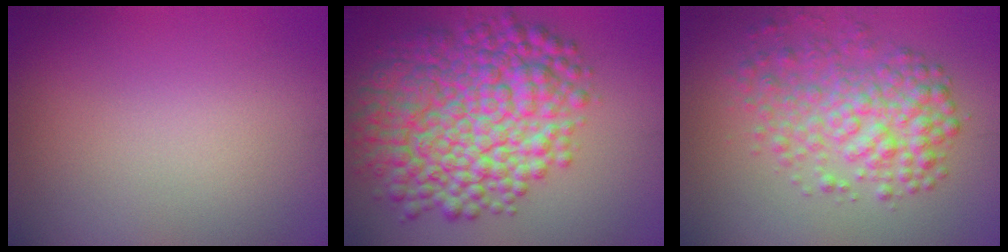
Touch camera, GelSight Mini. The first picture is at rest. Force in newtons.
{"total": 11.1, "press": 11.1, "slide": 0.2}
{"total": 5.0, "press": 5.0, "slide": 0.1}